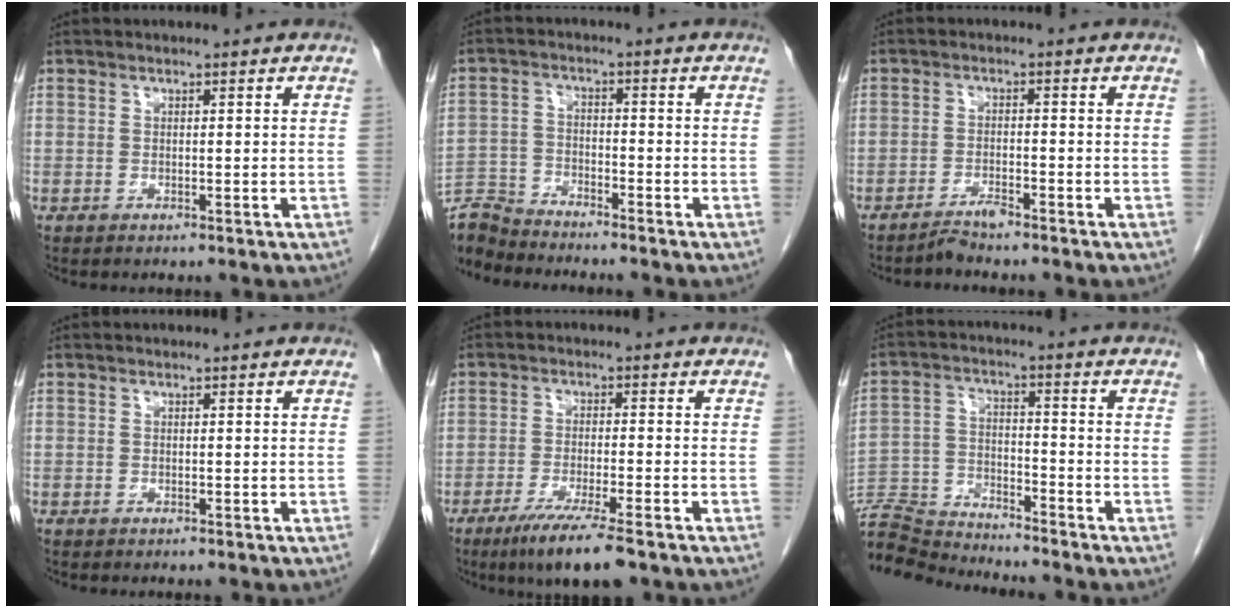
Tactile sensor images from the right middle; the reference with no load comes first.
{"total": 7.4, "force": [-7.4, 0.5, -0.1], "torque": [-0.004, 0.002, -0.145]}
{"total": 2.3, "force": [-2.2, -0.1, 0.7], "torque": [-0.015, -0.006, -0.041]}
{"total": 0.0}
{"total": 8.4, "force": [-5.8, 0.1, 6.1], "torque": [-0.105, -0.023, -0.095]}
{"total": 9.7, "force": [-9.7, -0.7, -0.2], "torque": [-0.005, 0.010, -0.184]}